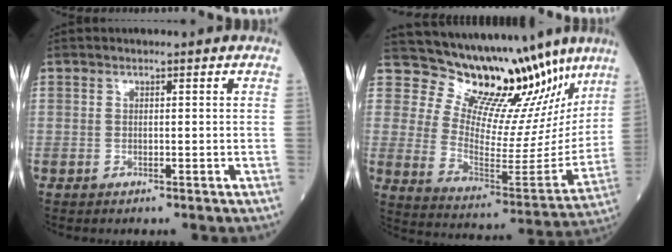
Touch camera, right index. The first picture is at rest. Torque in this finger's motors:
{"motor_torque": [-0.16, 0.73, 0.02, -0.03]}